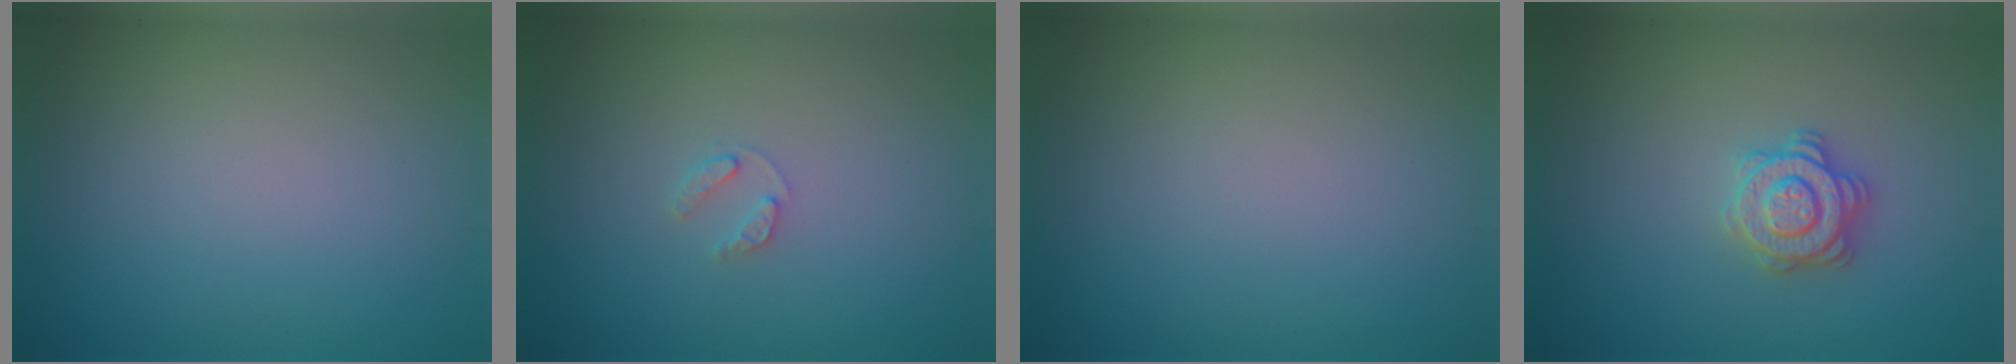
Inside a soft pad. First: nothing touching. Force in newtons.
{"total": 1.1, "press": 1.1, "slide": 0.2}
{"total": 0.0}
{"total": 2.9, "press": 2.9, "slide": 0.4}